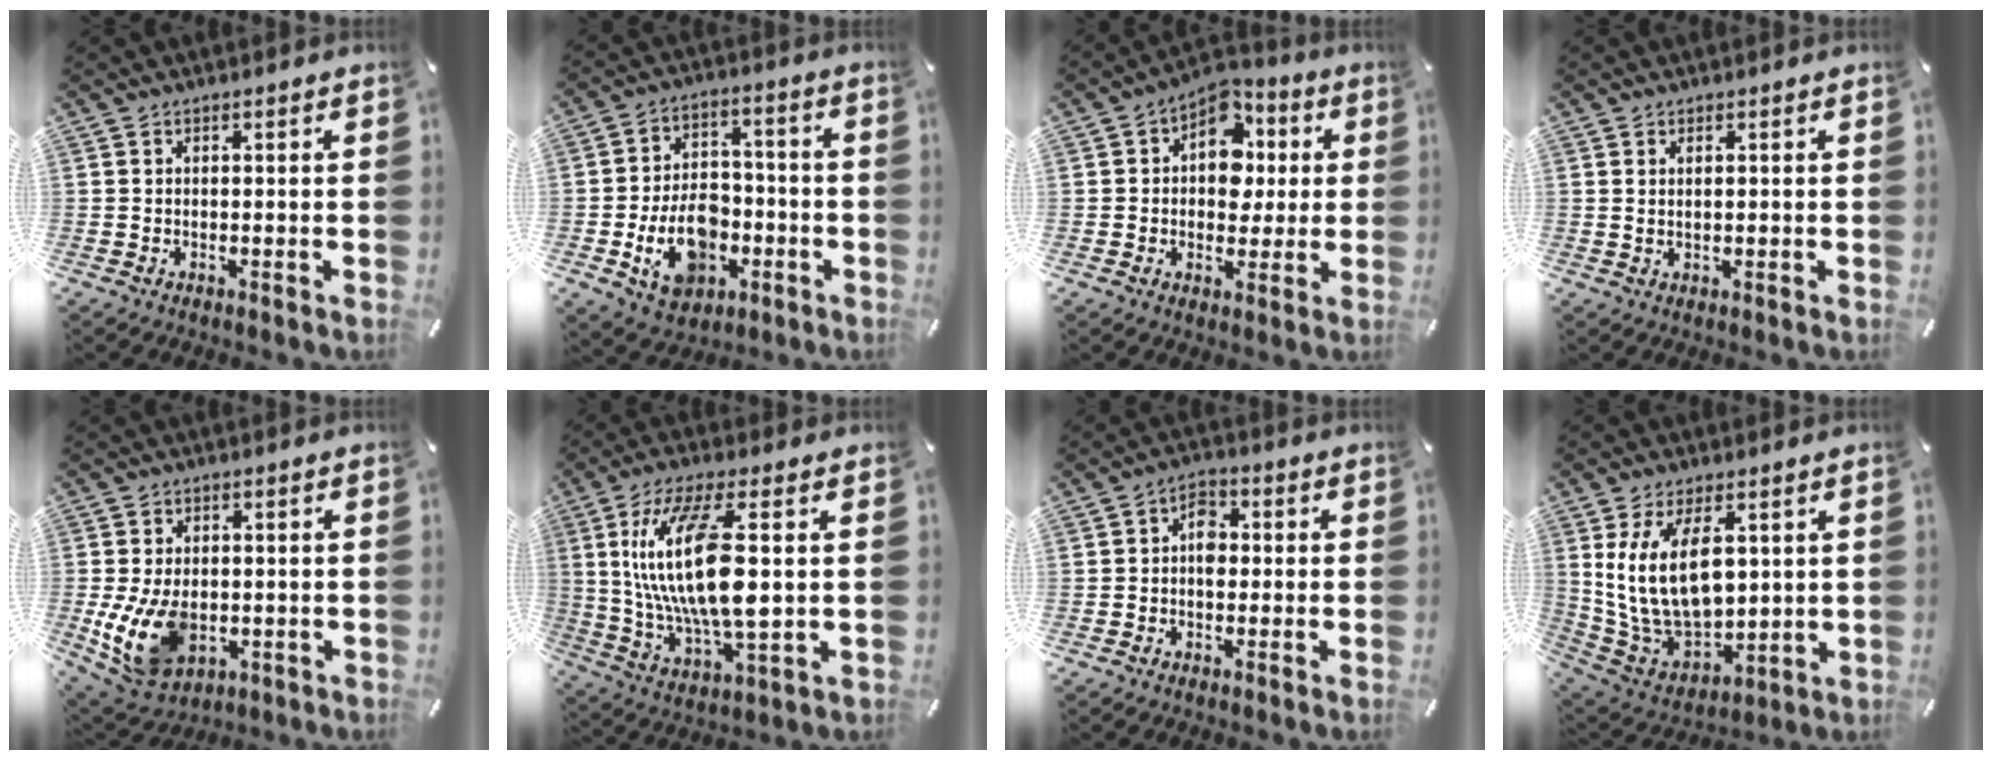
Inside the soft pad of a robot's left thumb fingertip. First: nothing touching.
{"total": 13.7, "force": [-4.7, 9.6, 8.6], "torque": [-0.148, 0.026, -0.081]}
{"total": 10.5, "force": [2.6, 8.7, 5.3], "torque": [-0.066, -0.022, 0.046]}
{"total": 1.2, "force": [0.5, 0.4, 1.0], "torque": [-0.019, 0.001, 0.008]}
{"total": 12.1, "force": [-2.1, 8.5, 8.4], "torque": [-0.185, 0.000, -0.033]}
{"total": 18.6, "force": [3.7, 6.3, 17.2], "torque": [-0.367, -0.018, 0.049]}
{"total": 5.0, "force": [-0.4, 3.5, 3.5], "torque": [-0.057, 0.005, -0.012]}
{"total": 16.1, "force": [4.3, 9.8, 12.0], "torque": [-0.258, -0.021, 0.076]}